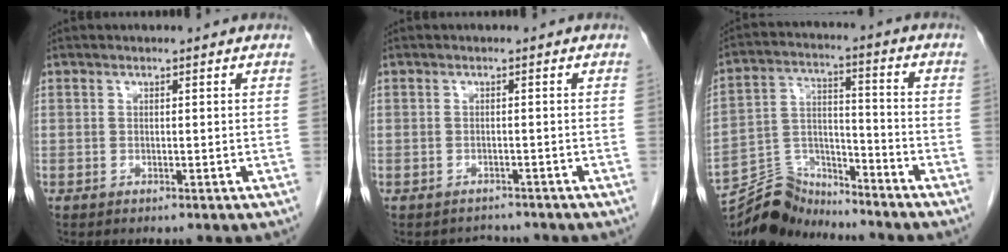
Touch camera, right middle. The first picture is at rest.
{"total": 2.2, "force": [-2.0, 1.0, -0.4], "torque": [0.001, 0.000, -0.030]}
{"total": 9.9, "force": [-9.7, 2.1, 0.5], "torque": [-0.012, 0.022, -0.183]}